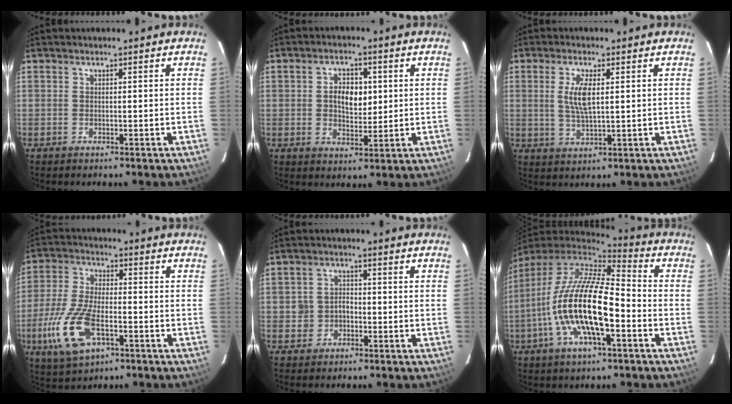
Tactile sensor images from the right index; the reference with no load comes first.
{"total": 6.3, "force": [0.9, 3.9, 4.9], "torque": [-0.085, 0.009, 0.017]}
{"total": 5.7, "force": [1.1, 1.6, 5.3], "torque": [-0.107, -0.002, 0.023]}
{"total": 14.2, "force": [-5.5, 6.7, 11.2], "torque": [-0.255, -0.012, -0.100]}
{"total": 3.7, "force": [-1.2, 3.4, 0.8], "torque": [-0.020, 0.014, -0.017]}
{"total": 19.2, "force": [-5.5, 6.2, 17.3], "torque": [-0.328, -0.023, -0.105]}